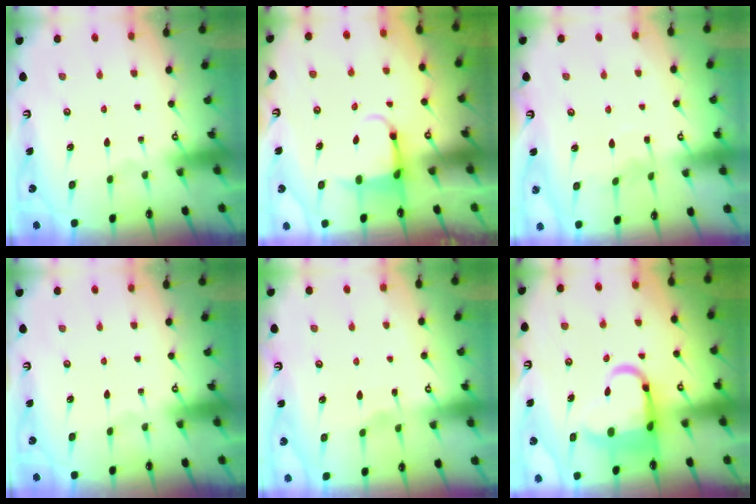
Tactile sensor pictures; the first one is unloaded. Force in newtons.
{"total": 3.8, "press": 3.7, "slide": 0.9}
{"total": 4.7, "press": 4.6, "slide": 0.8}
{"total": 0.0}
{"total": 2.6, "press": 2.6, "slide": 0.4}
{"total": 10.8, "press": 10.4, "slide": 2.8}